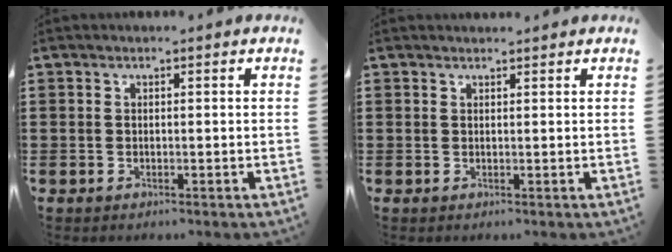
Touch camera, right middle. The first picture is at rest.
{"total": 0.8, "force": [0.8, 0.1, 0.0], "torque": [0.006, -0.004, 0.014]}